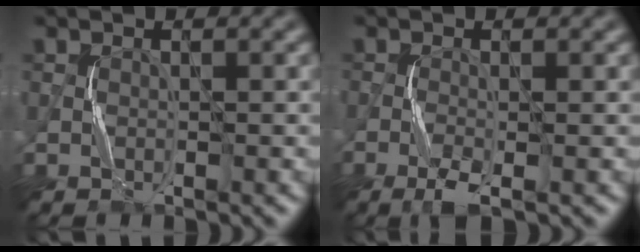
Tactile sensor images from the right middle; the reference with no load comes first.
{"total": 2.1, "force": [-1.2, 0.2, 1.7], "torque": [-0.039, 0.001, -0.025]}